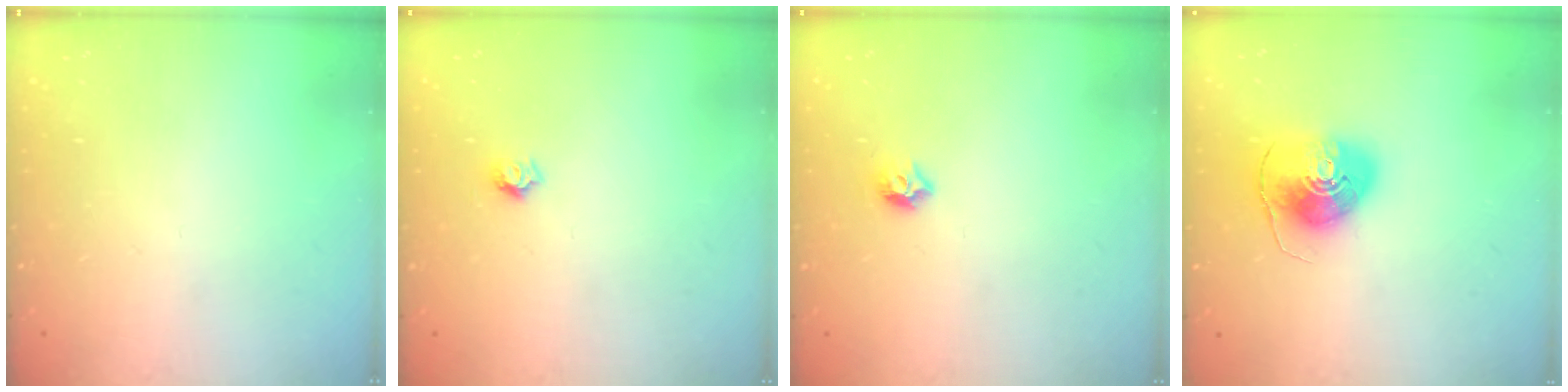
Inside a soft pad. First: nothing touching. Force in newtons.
{"total": 5.1, "press": 5.1, "slide": 0.4}
{"total": 5.5, "press": 5.4, "slide": 0.9}
{"total": 10.0, "press": 9.9, "slide": 1.4}